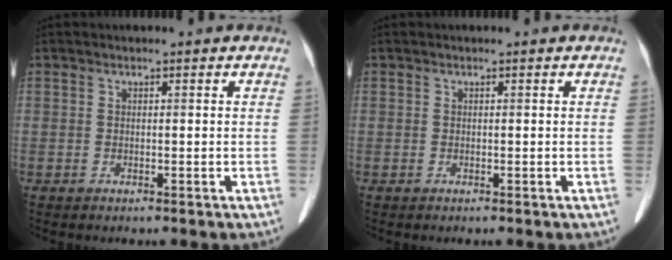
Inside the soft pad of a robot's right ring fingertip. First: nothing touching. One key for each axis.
{"total": 0.0}